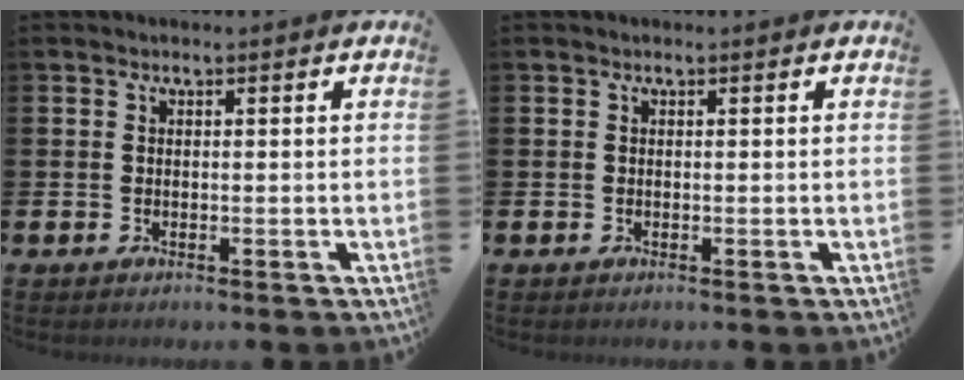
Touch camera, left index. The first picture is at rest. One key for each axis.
{"total": 0.0}